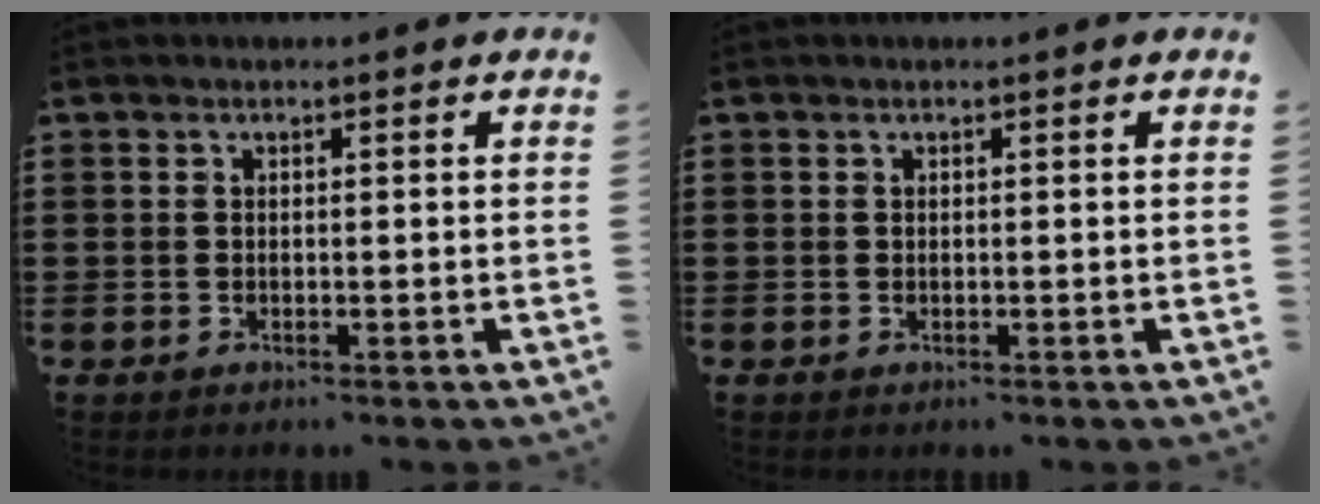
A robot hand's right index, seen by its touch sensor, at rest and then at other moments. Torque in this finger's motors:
{"motor_torque": [2.14, 0.00, 0.02, -0.01]}